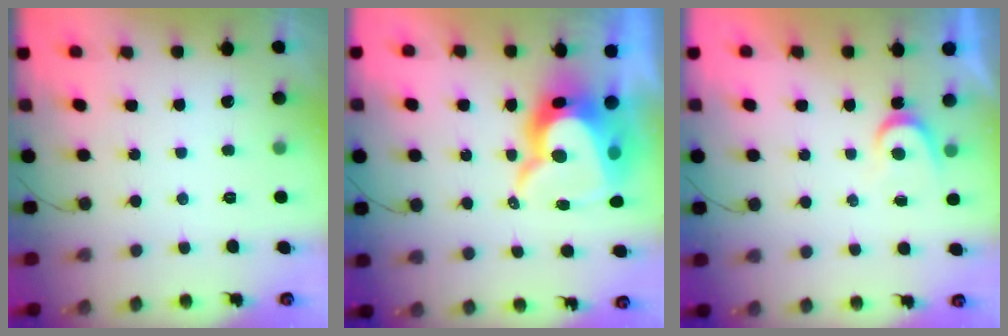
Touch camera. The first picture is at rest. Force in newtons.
{"total": 16.8, "press": 16.8, "slide": 1.3}
{"total": 3.6, "press": 3.5, "slide": 0.3}